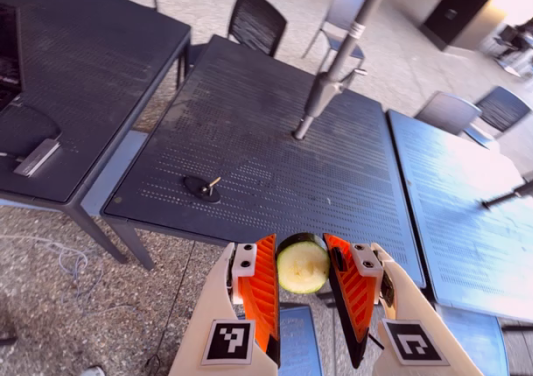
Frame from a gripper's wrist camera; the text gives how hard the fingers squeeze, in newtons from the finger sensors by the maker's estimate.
{"total": 10.7, "left": 10.6, "right": 10.8}